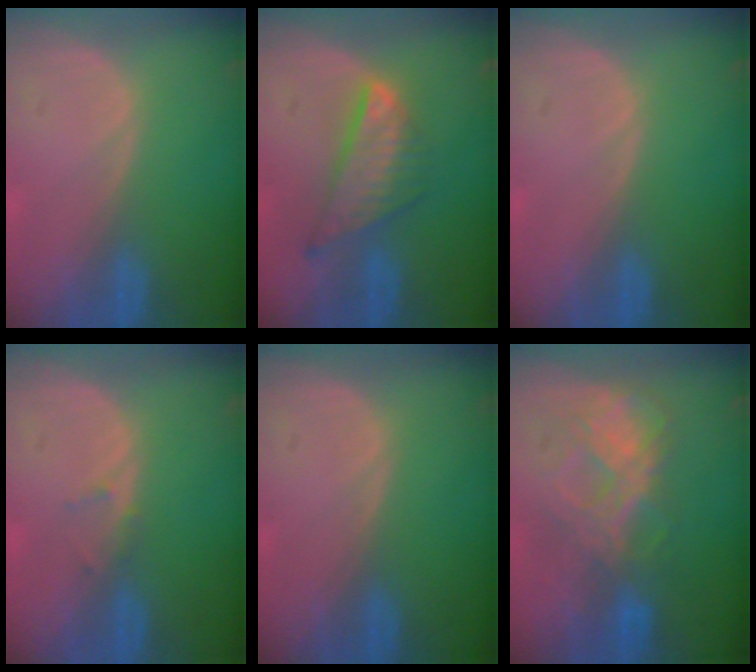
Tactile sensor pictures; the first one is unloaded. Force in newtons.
{"total": 7.9, "press": 6.6, "slide": 4.3}
{"total": 0.0}
{"total": 1.1, "press": 0.8, "slide": 0.7}
{"total": 0.0}
{"total": 7.8, "press": 7.3, "slide": 2.8}